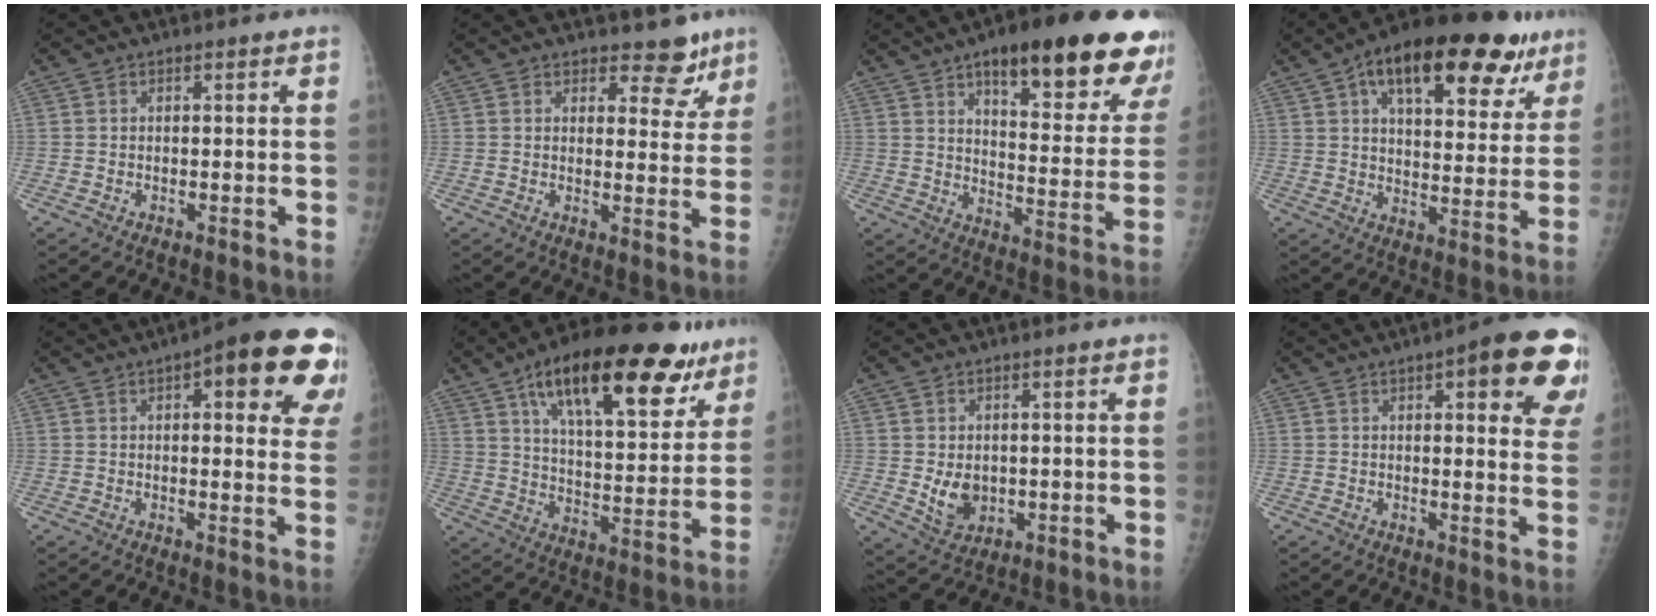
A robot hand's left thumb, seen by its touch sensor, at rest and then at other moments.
{"total": 6.1, "force": [4.8, 3.3, 2.0], "torque": [0.010, -0.032, 0.059]}
{"total": 26.2, "force": [16.0, 7.3, 19.3], "torque": [-0.224, -0.052, 0.220]}
{"total": 25.4, "force": [13.9, 11.1, 18.1], "torque": [-0.235, -0.008, 0.205]}
{"total": 19.4, "force": [8.7, 6.3, 16.1], "torque": [-0.176, -0.013, 0.097]}
{"total": 27.0, "force": [15.4, 10.4, 19.6], "torque": [-0.265, -0.030, 0.242]}
{"total": 5.5, "force": [0.0, 4.2, 3.5], "torque": [-0.041, -0.012, 0.017]}
{"total": 18.0, "force": [8.7, 5.2, 14.8], "torque": [-0.154, -0.025, 0.096]}